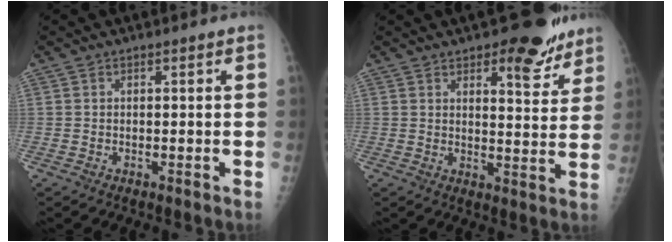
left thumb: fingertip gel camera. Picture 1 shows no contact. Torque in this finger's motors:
{"motor_torque": [0.38, 0.15, -0.19, -0.34, 0.03]}